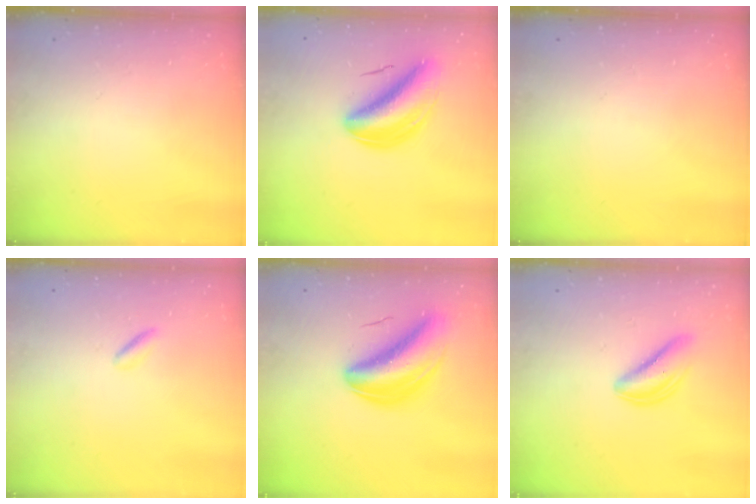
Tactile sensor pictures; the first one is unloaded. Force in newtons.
{"total": 8.5, "press": 8.2, "slide": 2.3}
{"total": 0.0}
{"total": 0.9, "press": 0.6, "slide": 0.7}
{"total": 9.9, "press": 9.5, "slide": 2.8}
{"total": 5.1, "press": 5.1, "slide": 0.3}